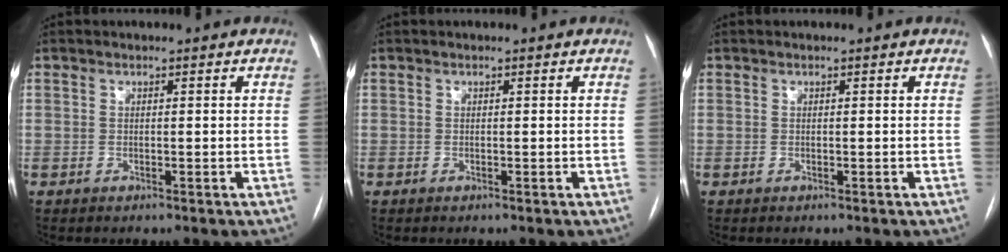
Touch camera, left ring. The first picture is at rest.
{"total": 0.0}
{"total": 0.0}